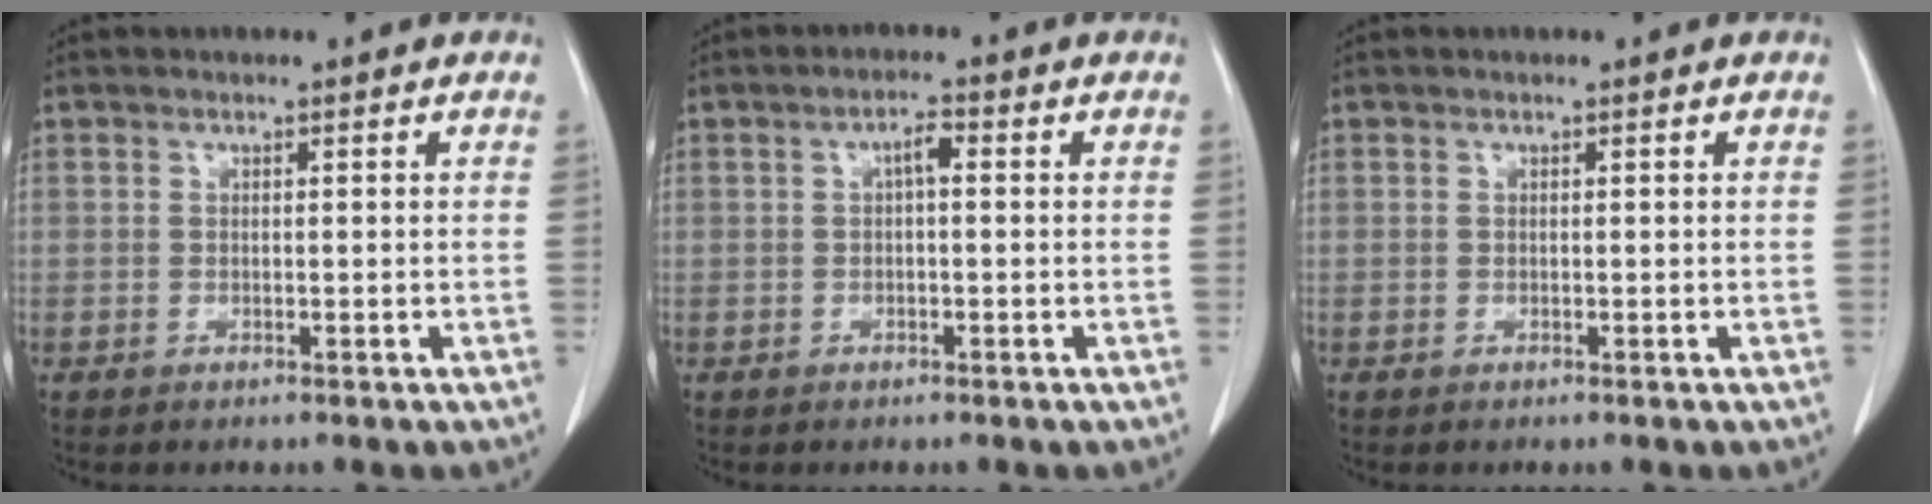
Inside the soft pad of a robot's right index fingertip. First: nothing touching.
{"total": 2.2, "force": [0.2, 0.6, 2.1], "torque": [-0.035, 0.006, 0.004]}
{"total": 0.0}